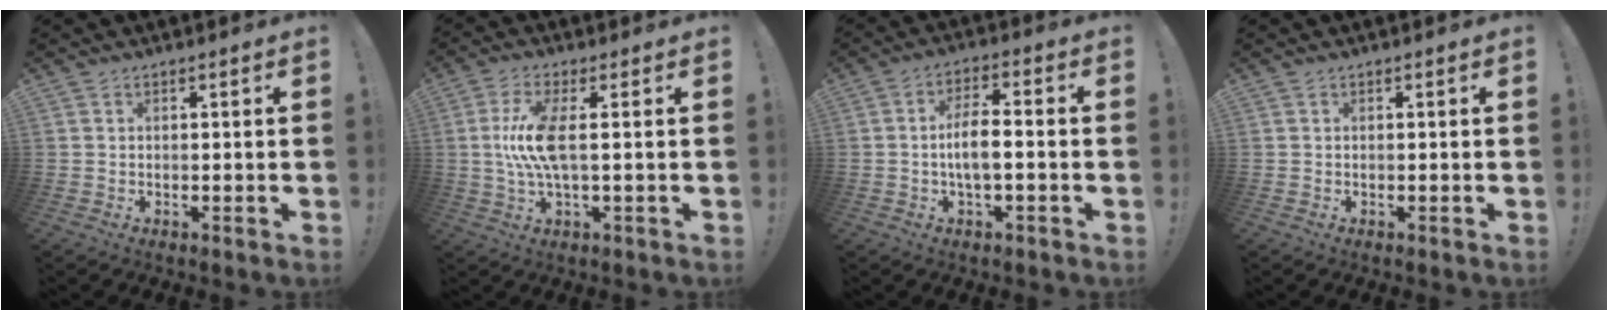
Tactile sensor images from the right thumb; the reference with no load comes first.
{"total": 10.6, "force": [0.7, 2.8, 10.2], "torque": [-0.203, -0.006, 0.008]}
{"total": 7.6, "force": [-1.6, 2.7, 6.9], "torque": [-0.136, 0.010, -0.031]}
{"total": 0.0}